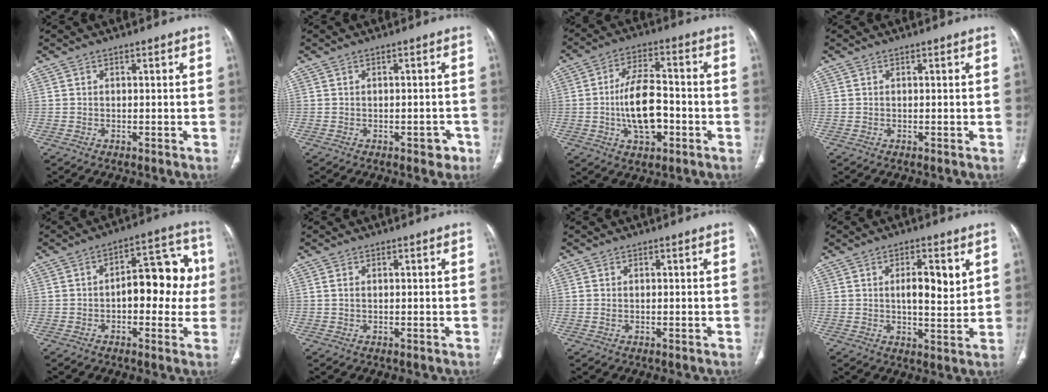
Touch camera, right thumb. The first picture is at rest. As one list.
[{"total": 5.9, "force": [-3.4, 2.9, 3.9], "torque": [-0.019, 0.028, -0.038]}, {"total": 11.6, "force": [-2.4, 5.9, 9.7], "torque": [-0.157, 0.024, -0.042]}, {"total": 0.0}, {"total": 10.6, "force": [-0.3, 5.8, 8.9], "torque": [-0.075, 0.037, -0.009]}, {"total": 1.1, "force": [0.3, 0.7, 0.7], "torque": [-0.014, 0.003, 0.006]}, {"total": 0.6, "force": [0.1, 0.5, 0.4], "torque": [-0.008, 0.005, 0.004]}, {"total": 7.5, "force": [2.2, 2.8, 6.7], "torque": [-0.094, -0.016, 0.035]}]